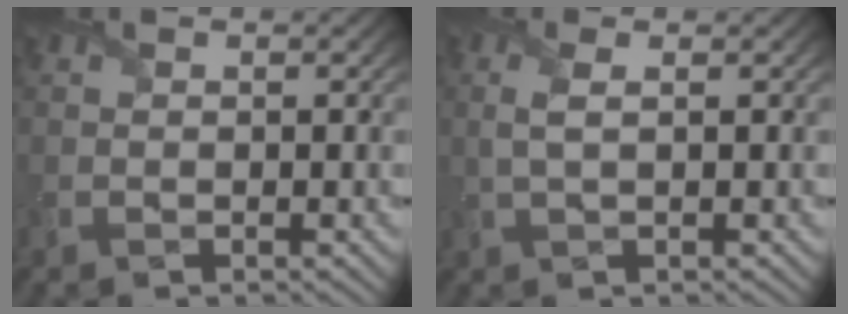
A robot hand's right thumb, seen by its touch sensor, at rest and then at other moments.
{"total": 2.5, "force": [0.3, 0.5, 2.4], "torque": [-0.064, 0.005, 0.007]}